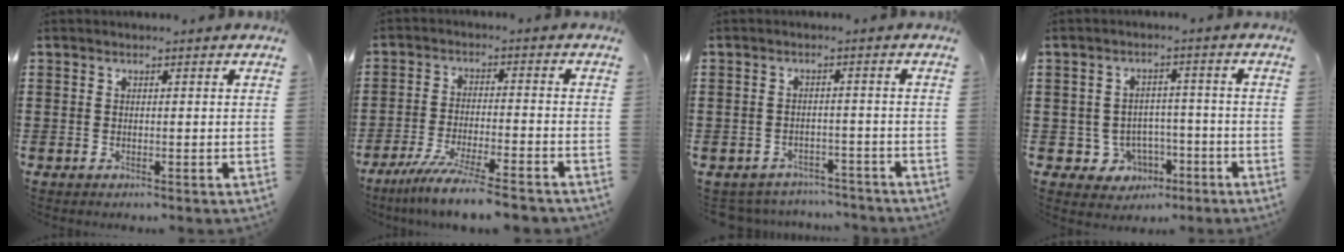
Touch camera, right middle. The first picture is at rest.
{"total": 7.3, "force": [-6.3, -0.3, 3.6], "torque": [-0.069, -0.014, -0.119]}
{"total": 2.9, "force": [-2.8, 0.5, -0.3], "torque": [-0.005, 0.000, -0.063]}
{"total": 4.5, "force": [-2.1, 3.8, 1.1], "torque": [-0.032, 0.011, -0.040]}